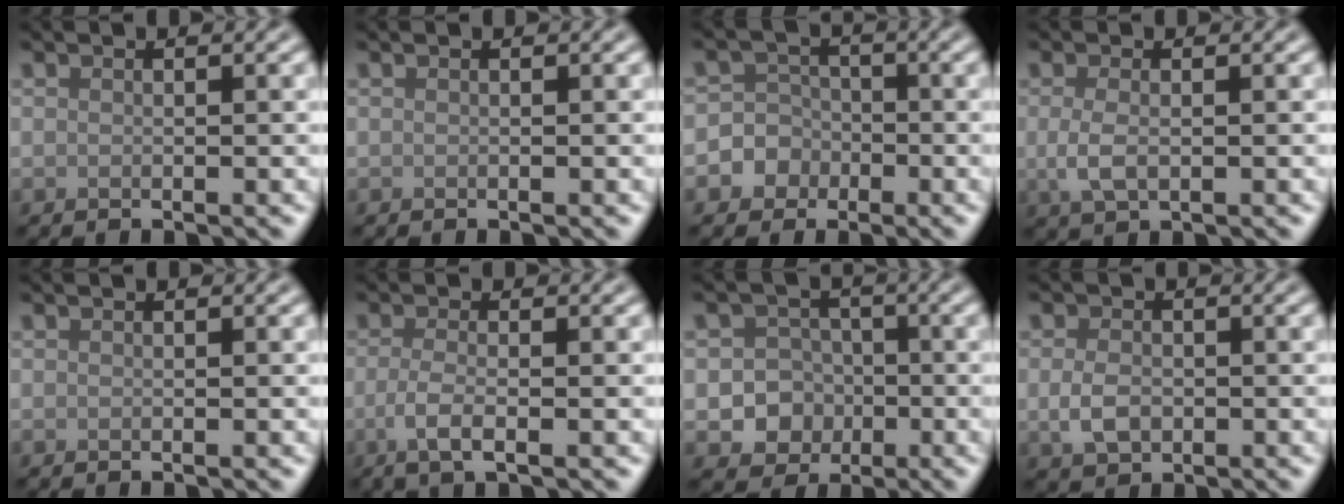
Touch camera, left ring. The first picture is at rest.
{"total": 0.0}
{"total": 5.1, "force": [-1.9, 4.7, 0.5], "torque": [0.015, 0.009, -0.052]}
{"total": 2.4, "force": [-0.2, 1.2, 2.0], "torque": [-0.050, -0.006, -0.004]}
{"total": 0.0}
{"total": 2.7, "force": [-0.7, 0.9, 2.4], "torque": [-0.046, -0.002, -0.020]}
{"total": 5.6, "force": [-1.5, 5.1, 1.6], "torque": [0.000, 0.004, -0.045]}
{"total": 2.8, "force": [-0.4, 2.1, 1.8], "torque": [-0.038, -0.004, -0.011]}